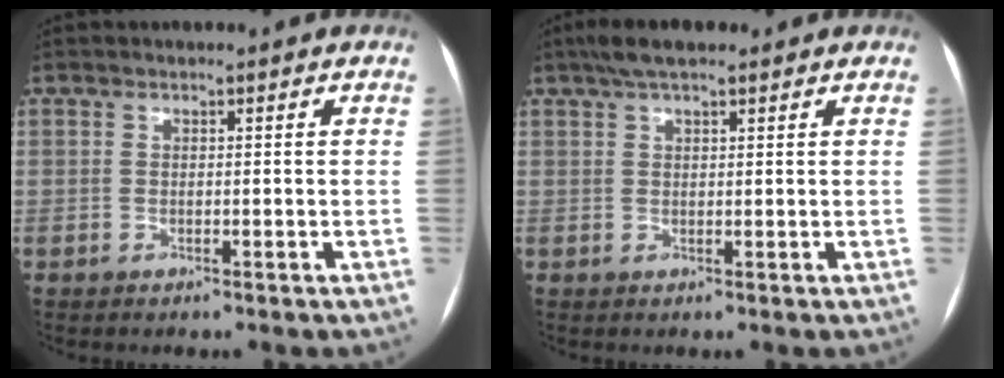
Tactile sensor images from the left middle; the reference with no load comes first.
{"total": 5.4, "force": [4.0, 1.3, 3.4], "torque": [-0.064, 0.027, 0.068]}